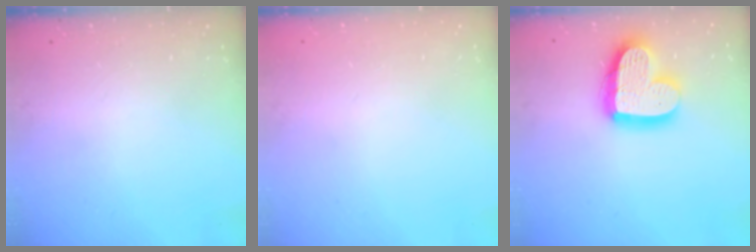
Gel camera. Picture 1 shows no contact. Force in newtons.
{"total": 0.0}
{"total": 17.7, "press": 17.6, "slide": 1.6}